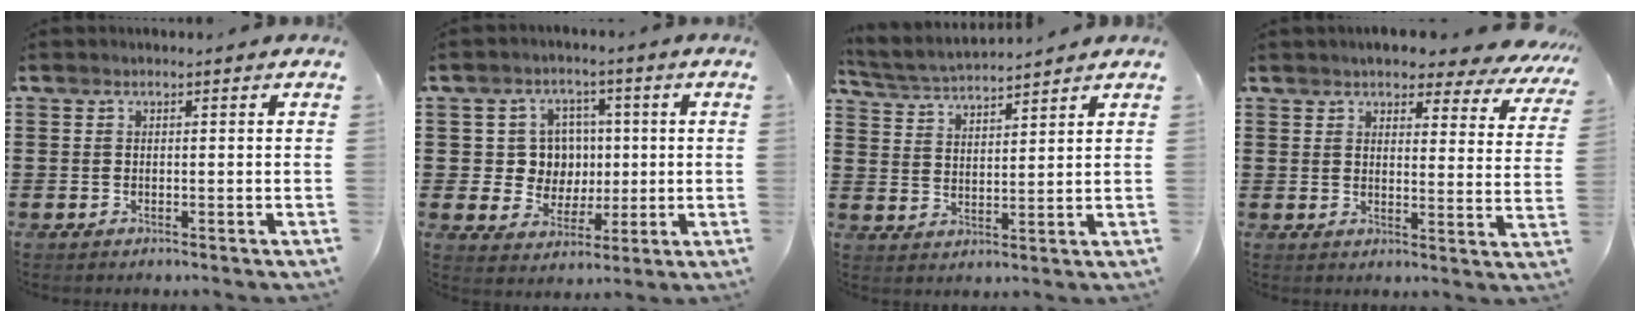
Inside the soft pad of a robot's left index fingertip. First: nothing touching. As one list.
[{"total": 6.8, "force": [0.9, 6.4, 2.1], "torque": [-0.063, 0.014, 0.017]}, {"total": 3.6, "force": [3.5, -0.2, 0.6], "torque": [-0.028, -0.020, 0.060]}, {"total": 4.9, "force": [4.5, 0.7, 1.9], "torque": [-0.047, -0.025, 0.077]}]